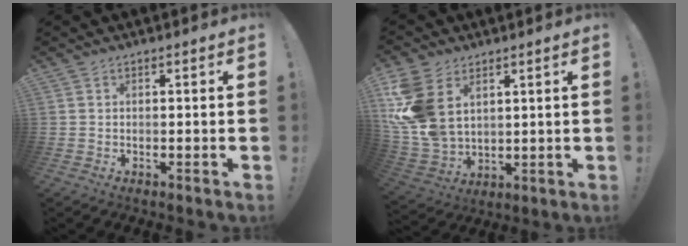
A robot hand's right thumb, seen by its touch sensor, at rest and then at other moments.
{"total": 15.3, "force": [5.2, 10.6, 9.8], "torque": [-0.207, -0.027, 0.100]}